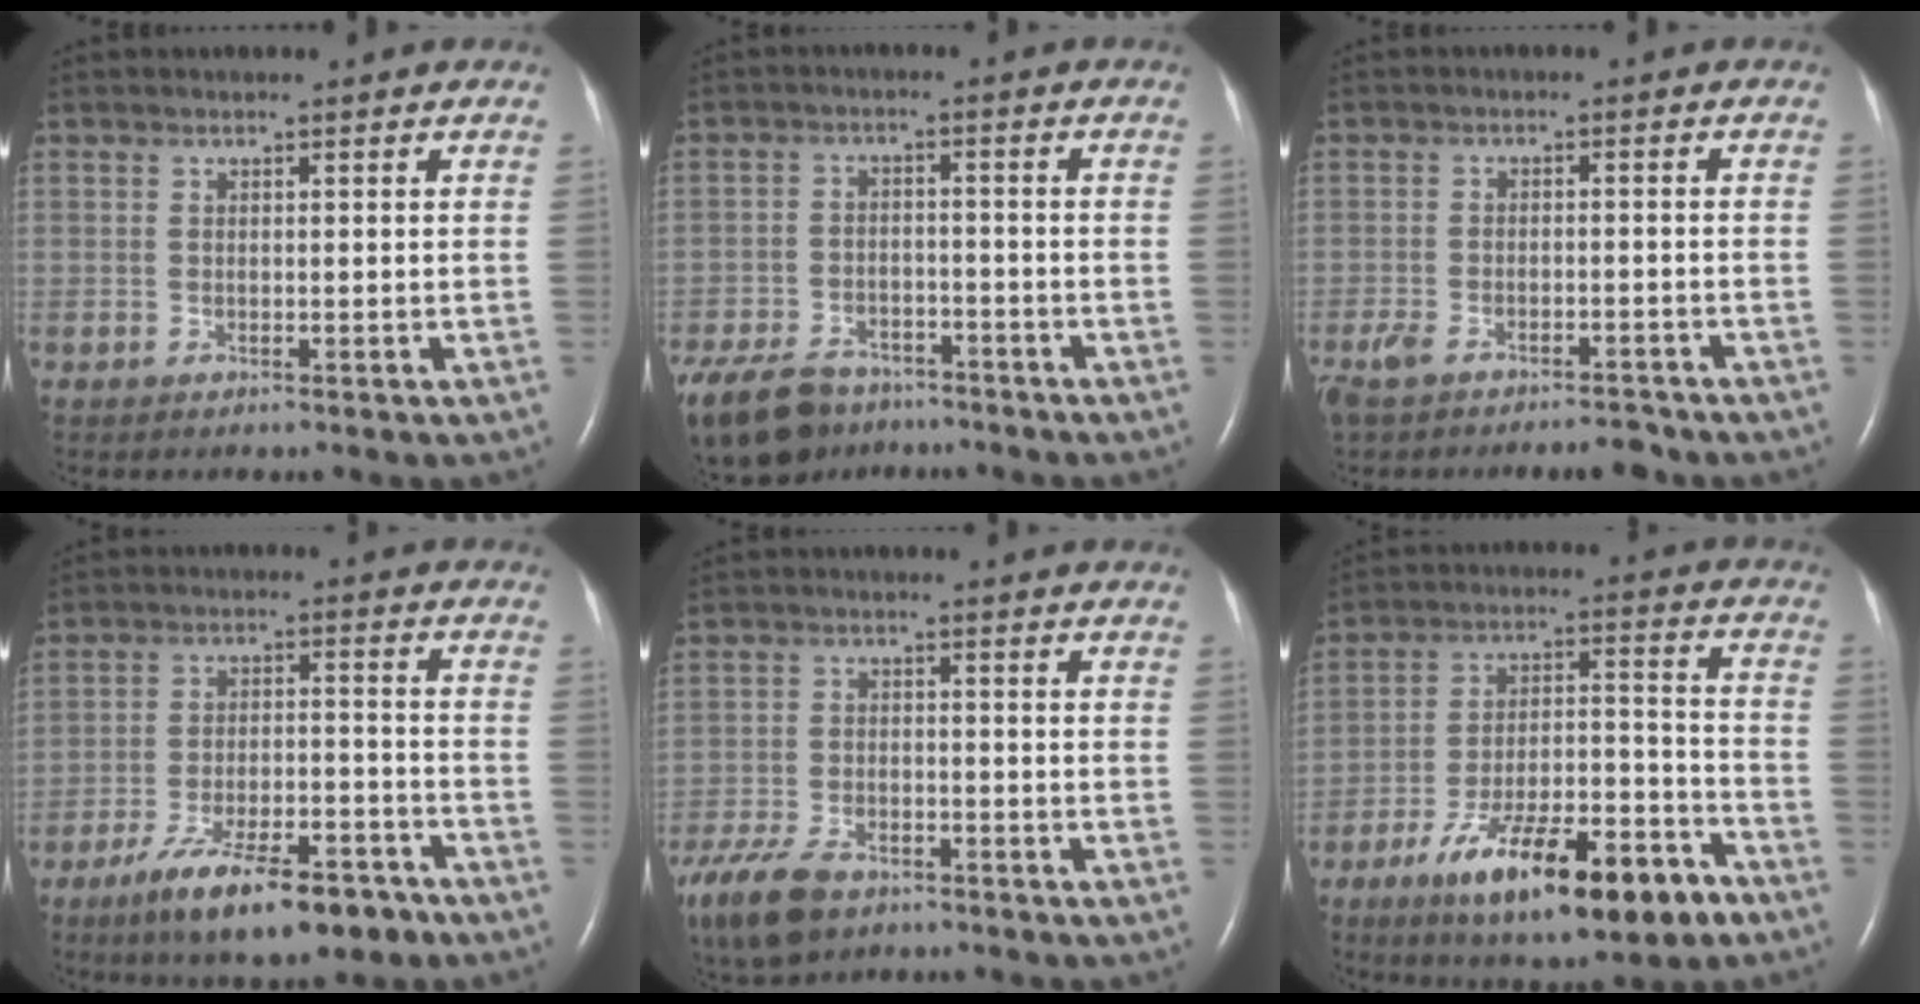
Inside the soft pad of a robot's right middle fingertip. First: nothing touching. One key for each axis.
{"total": 14.8, "fx": -11.0, "fy": 7.9, "fz": 6.0, "tx": -0.156, "ty": -0.019, "tz": -0.169}
{"total": 7.0, "fx": -5.7, "fy": 2.3, "fz": 3.3, "tx": -0.065, "ty": -0.002, "tz": -0.094}
{"total": 13.2, "fx": -9.2, "fy": 4.0, "fz": 8.6, "tx": -0.141, "ty": -0.004, "tz": -0.150}
{"total": 12.8, "fx": -8.7, "fy": 6.8, "fz": 6.6, "tx": -0.171, "ty": -0.019, "tz": -0.151}
{"total": 18.6, "fx": -11.3, "fy": 4.7, "fz": 14.0, "tx": -0.203, "ty": 0.007, "tz": -0.180}